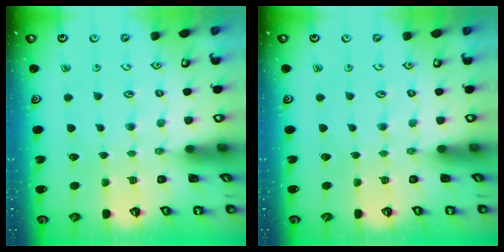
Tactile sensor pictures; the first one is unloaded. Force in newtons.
{"total": 0.0}